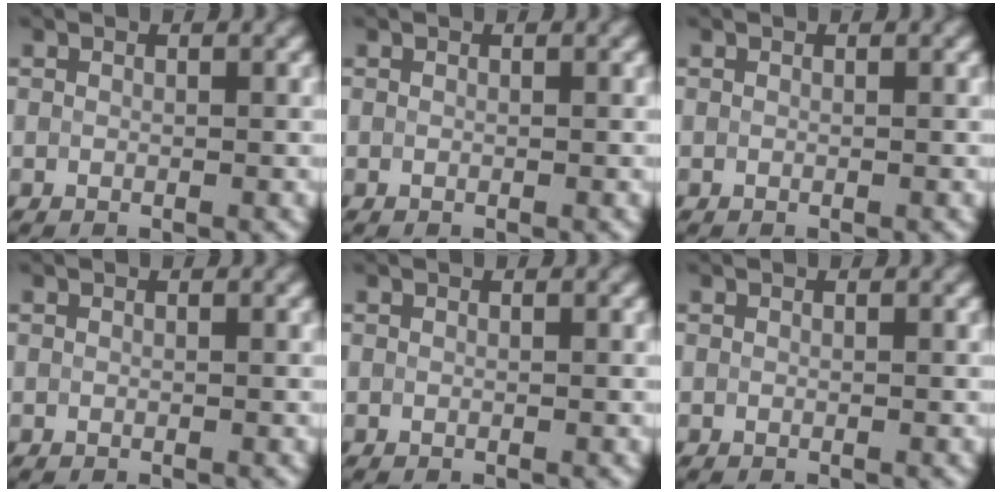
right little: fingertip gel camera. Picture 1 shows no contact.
{"total": 0.0}
{"total": 0.0}
{"total": 0.0}
{"total": 0.0}
{"total": 0.0}